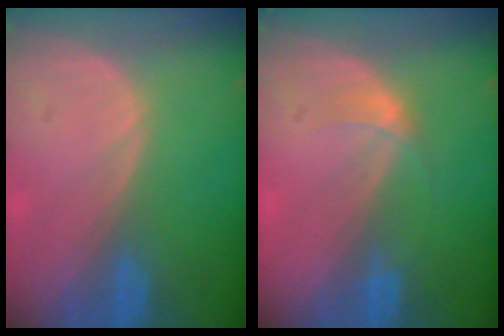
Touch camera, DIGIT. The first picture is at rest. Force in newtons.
{"total": 1.7, "press": 1.7, "slide": 0.2}